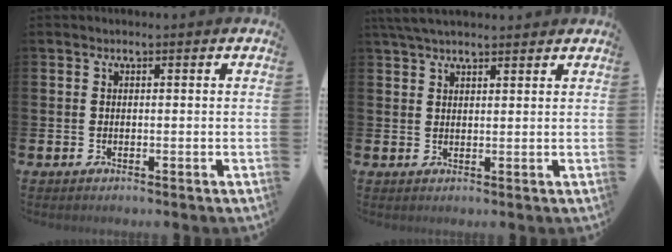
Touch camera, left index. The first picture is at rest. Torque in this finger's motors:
{"motor_torque": [1.03, -1.11, 0.59, 0.19]}